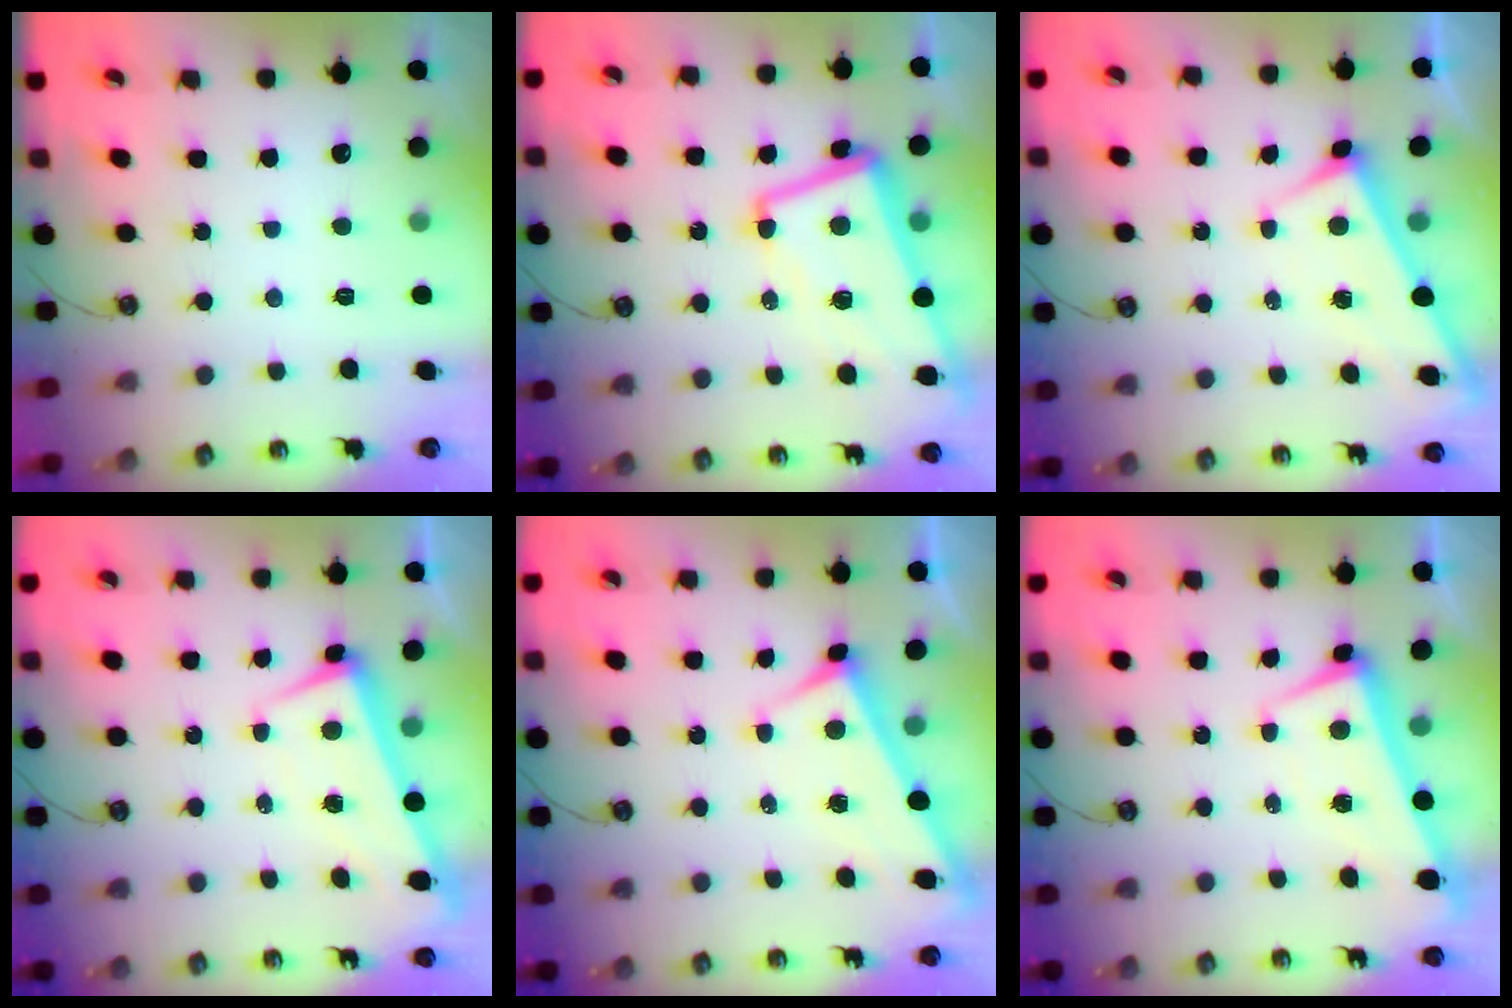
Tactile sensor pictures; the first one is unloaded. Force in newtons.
{"total": 7.4, "press": 7.1, "slide": 2.2}
{"total": 3.0, "press": 3.0, "slide": 0.0}
{"total": 1.7, "press": 0.7, "slide": 1.6}
{"total": 3.9, "press": 3.9, "slide": 0.2}
{"total": 2.0, "press": 1.8, "slide": 0.9}